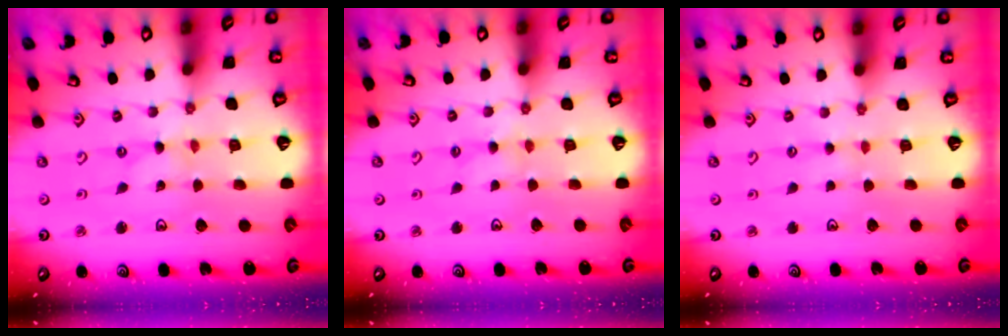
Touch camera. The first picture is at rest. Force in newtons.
{"total": 2.7, "press": 2.6, "slide": 0.4}
{"total": 2.1, "press": 2.1, "slide": 0.3}